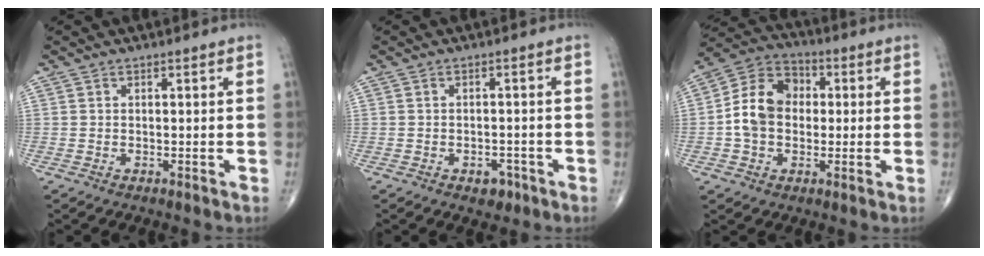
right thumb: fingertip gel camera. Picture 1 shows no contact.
{"total": 3.0, "force": [-1.7, 1.9, 1.6], "torque": [-0.008, 0.006, -0.019]}
{"total": 11.4, "force": [0.0, 8.9, 7.3], "torque": [-0.119, 0.033, -0.011]}